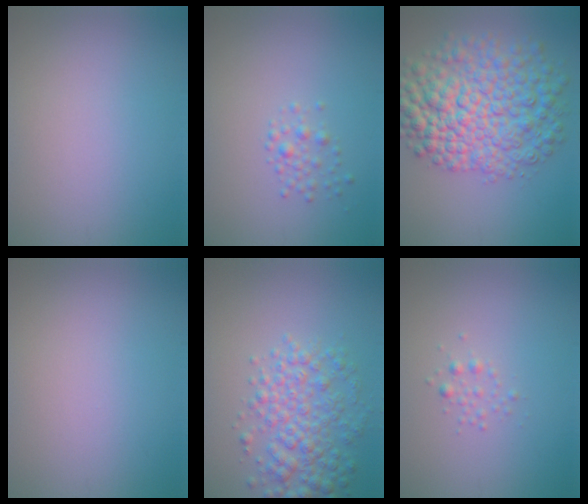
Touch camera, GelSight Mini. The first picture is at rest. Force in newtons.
{"total": 1.3, "press": 1.3, "slide": 0.0}
{"total": 9.8, "press": 9.8, "slide": 0.3}
{"total": 0.0}
{"total": 5.0, "press": 5.0, "slide": 0.0}
{"total": 0.9, "press": 0.9, "slide": 0.0}